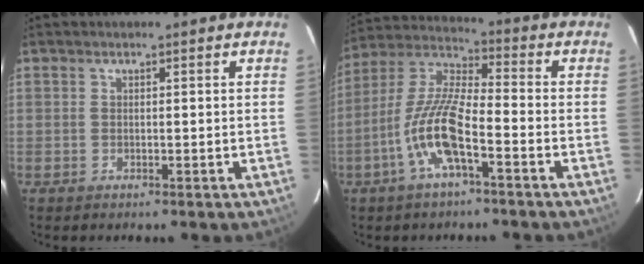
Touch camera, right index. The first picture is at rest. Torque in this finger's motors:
{"motor_torque": [1.51, -0.64, 0.99, 0.18]}